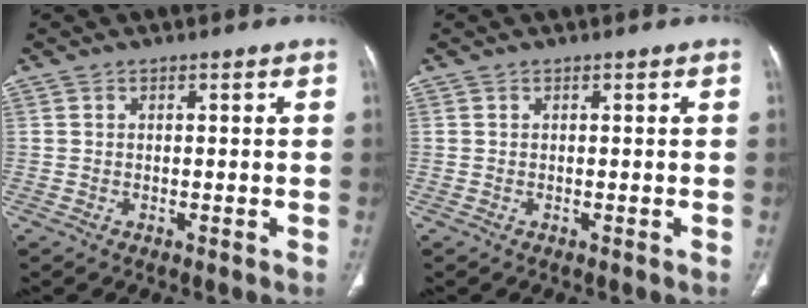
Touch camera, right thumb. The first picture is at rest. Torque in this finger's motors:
{"motor_torque": [-0.07, 0.07, 0.14, 0.23, 0.01]}